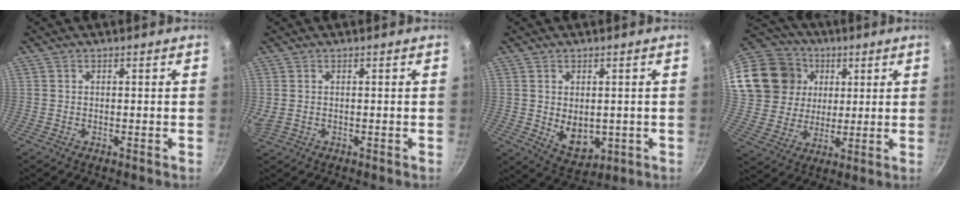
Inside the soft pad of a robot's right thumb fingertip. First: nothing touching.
{"total": 1.7, "force": [0.4, 0.8, 1.5], "torque": [-0.031, -0.001, 0.011]}
{"total": 7.2, "force": [-0.1, 5.0, 5.2], "torque": [-0.066, -0.014, 0.017]}
{"total": 21.8, "force": [7.1, 18.5, 9.2], "torque": [-0.187, 0.022, 0.141]}